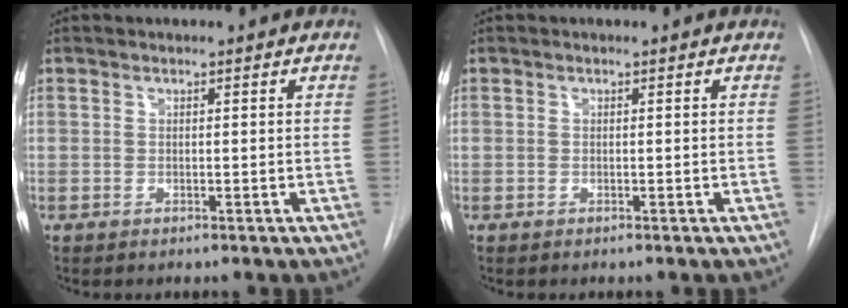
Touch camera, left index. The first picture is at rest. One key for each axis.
{"total": 0.0}